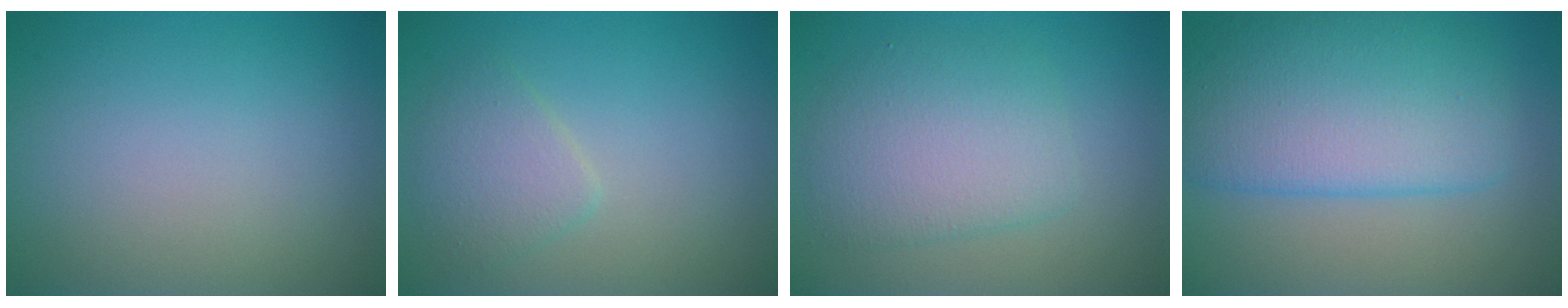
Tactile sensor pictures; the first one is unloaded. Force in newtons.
{"total": 2.6, "press": 2.6, "slide": 0.1}
{"total": 4.7, "press": 4.7, "slide": 0.1}
{"total": 7.8, "press": 7.8, "slide": 0.1}